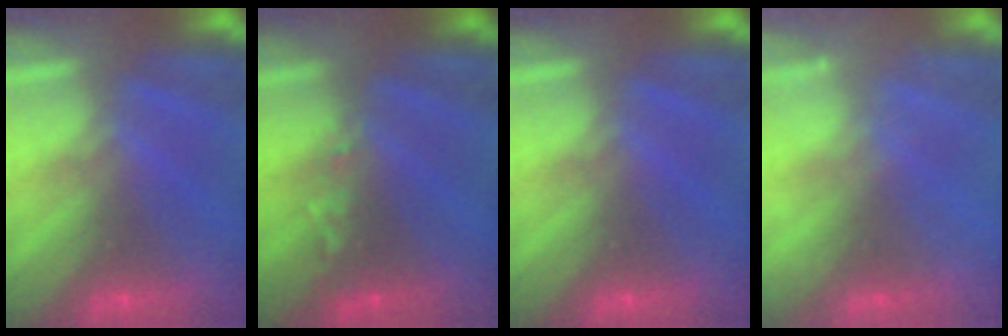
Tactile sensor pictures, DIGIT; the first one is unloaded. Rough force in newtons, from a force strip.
{"total": 2.5}
{"total": 0.0}
{"total": 2.3}